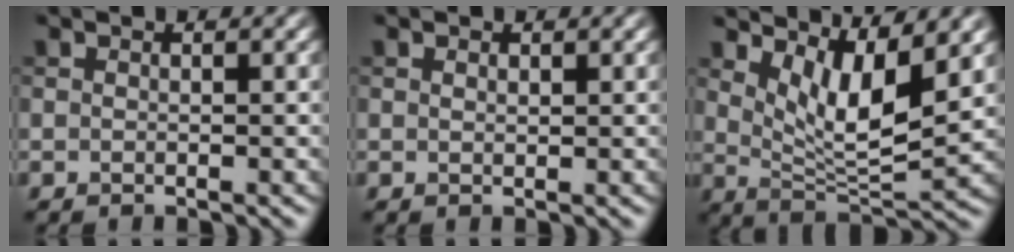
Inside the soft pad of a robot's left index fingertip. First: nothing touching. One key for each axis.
{"total": 0.6, "fx": 0.4, "fy": 0.3, "fz": 0.2, "tx": -0.004, "ty": -0.003, "tz": 0.008}
{"total": 6.0, "fx": 3.0, "fy": 1.8, "fz": 4.9, "tx": -0.090, "ty": -0.018, "tz": 0.056}